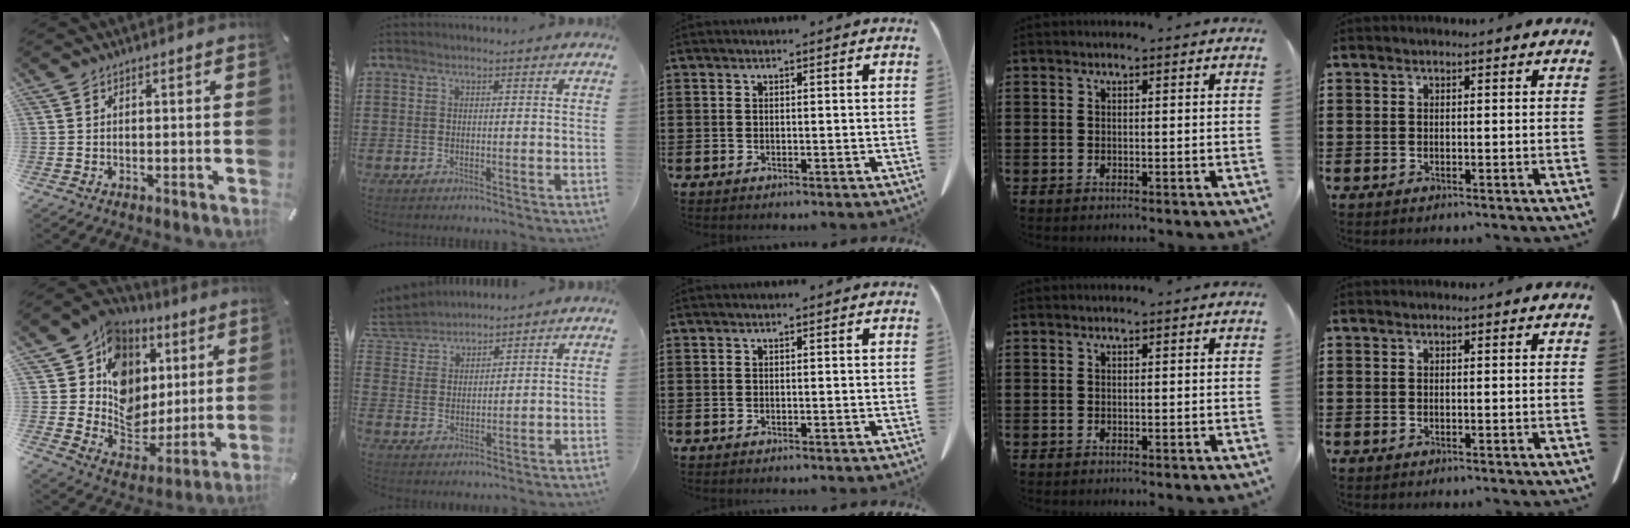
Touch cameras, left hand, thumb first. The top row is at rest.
{"thumb": {"total": 13.7, "force": [5.1, 12.2, 3.7], "torque": [-0.054, -0.057, 0.100]}, "index": {"total": 4.5, "force": [4.2, 1.5, -0.3], "torque": [-0.020, -0.019, 0.076]}}